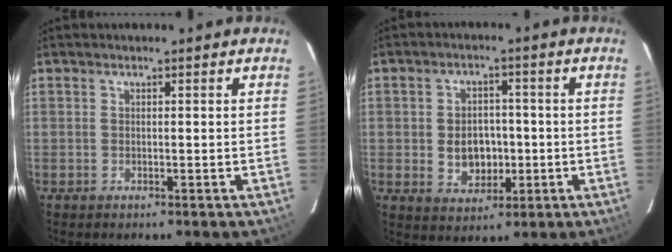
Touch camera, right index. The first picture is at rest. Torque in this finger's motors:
{"motor_torque": [0.22, -0.08, 0.15, 0.03]}